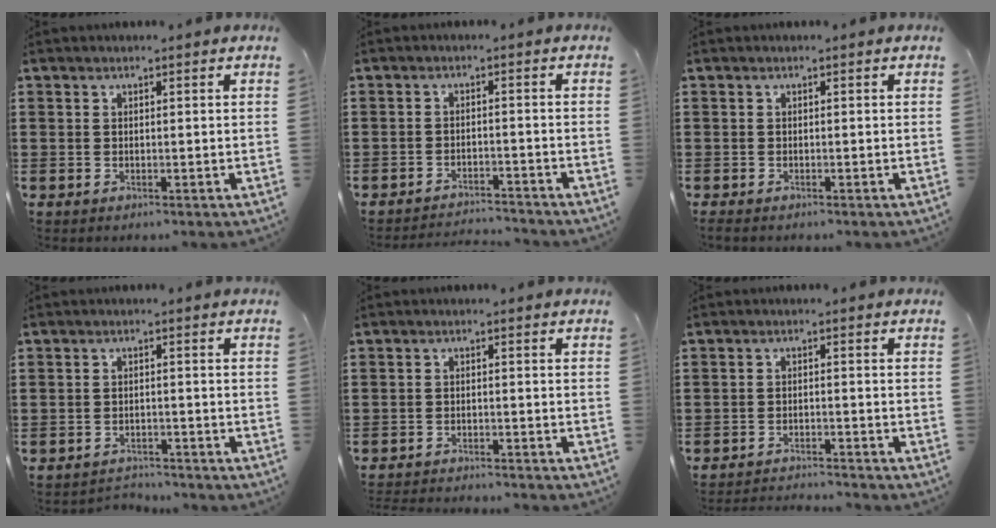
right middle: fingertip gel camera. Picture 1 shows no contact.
{"total": 2.7, "force": [-2.7, 0.1, 0.1], "torque": [-0.008, 0.001, -0.058]}
{"total": 0.5, "force": [-0.5, 0.1, 0.1], "torque": [-0.002, -0.002, -0.011]}
{"total": 2.3, "force": [-2.2, 0.4, -0.3], "torque": [-0.003, 0.001, -0.051]}
{"total": 2.1, "force": [-2.1, 0.0, 0.1], "torque": [-0.004, 0.001, -0.044]}
{"total": 2.4, "force": [-2.4, 0.0, 0.1], "torque": [-0.007, 0.001, -0.052]}